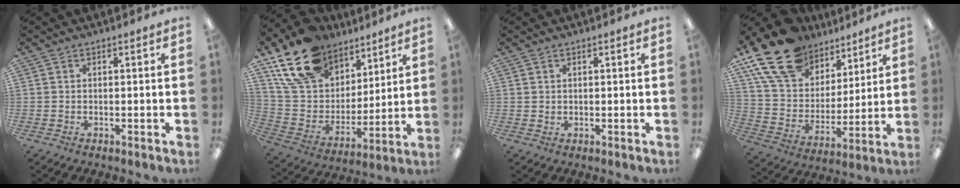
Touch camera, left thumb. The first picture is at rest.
{"total": 19.3, "force": [13.2, 11.8, 7.7], "torque": [-0.154, -0.066, 0.248]}
{"total": 1.0, "force": [0.8, 0.7, 0.1], "torque": [-0.003, 0.001, 0.014]}
{"total": 20.8, "force": [14.2, 12.3, 8.9], "torque": [-0.169, -0.077, 0.264]}